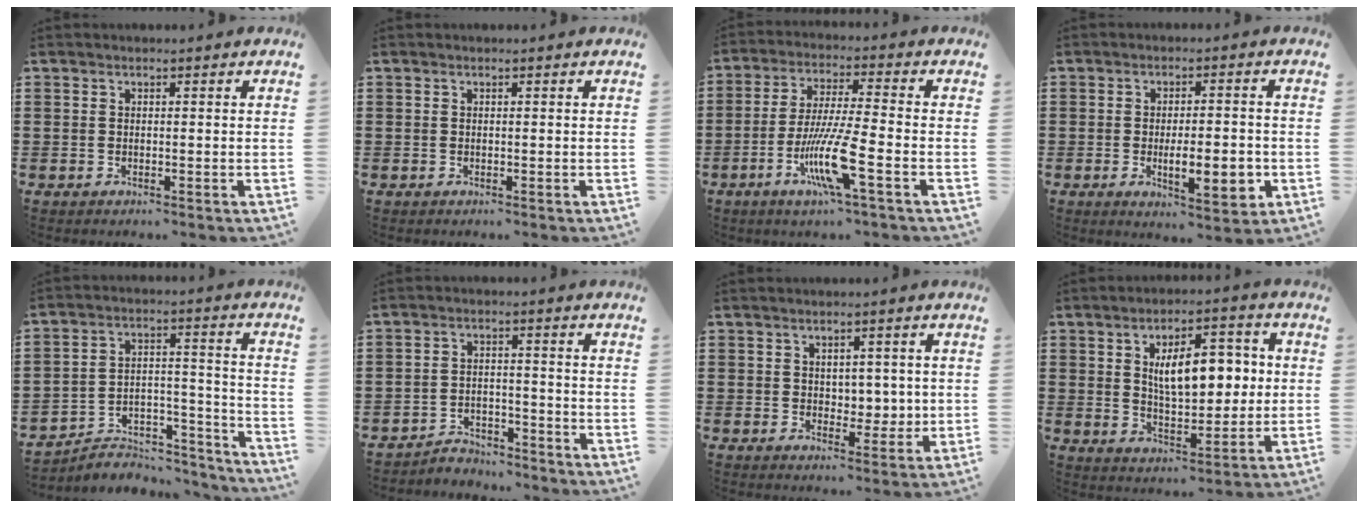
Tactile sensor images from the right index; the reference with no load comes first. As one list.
[{"total": 0.0}, {"total": 10.7, "force": [-4.4, 0.7, 9.7], "torque": [-0.198, -0.014, -0.088]}, {"total": 7.1, "force": [-1.7, 2.4, 6.5], "torque": [-0.092, -0.007, -0.028]}, {"total": 5.0, "force": [-4.5, 2.0, 0.8], "torque": [-0.016, 0.008, -0.090]}, {"total": 3.6, "force": [-3.5, 0.9, 0.2], "torque": [-0.010, 0.006, -0.075]}, {"total": 3.7, "force": [1.2, 3.0, 1.8], "torque": [-0.022, 0.001, 0.015]}, {"total": 10.1, "force": [1.9, 5.0, 8.5], "torque": [-0.137, 0.004, 0.027]}]